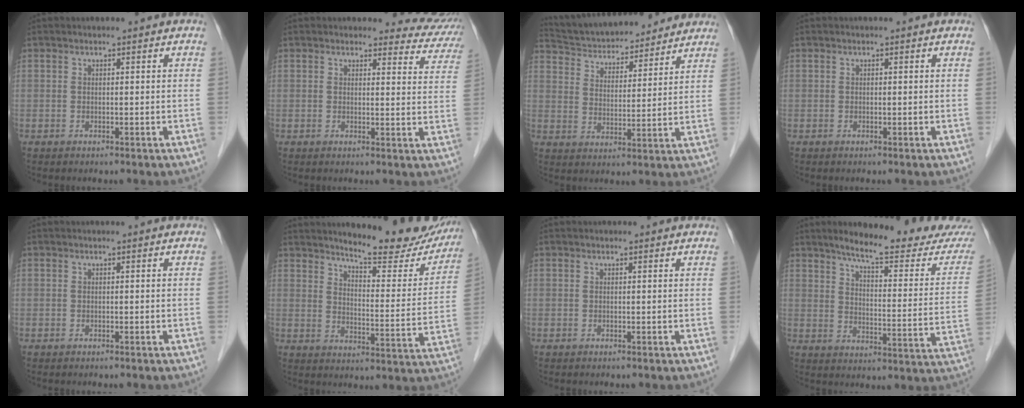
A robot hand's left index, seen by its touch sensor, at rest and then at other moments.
{"total": 7.8, "force": [7.4, 2.6, -0.2], "torque": [0.040, -0.024, 0.047]}
{"total": 17.0, "force": [15.7, 4.2, 4.9], "torque": [-0.085, 0.029, 0.243]}
{"total": 0.0}
{"total": 0.0}
{"total": 17.5, "force": [15.8, 3.4, 6.7], "torque": [-0.072, -0.051, 0.191]}
{"total": 0.5, "force": [0.5, 0.1, 0.1], "torque": [-0.004, 0.000, 0.006]}
{"total": 18.8, "force": [16.9, 1.2, 8.0], "torque": [-0.106, -0.058, 0.212]}